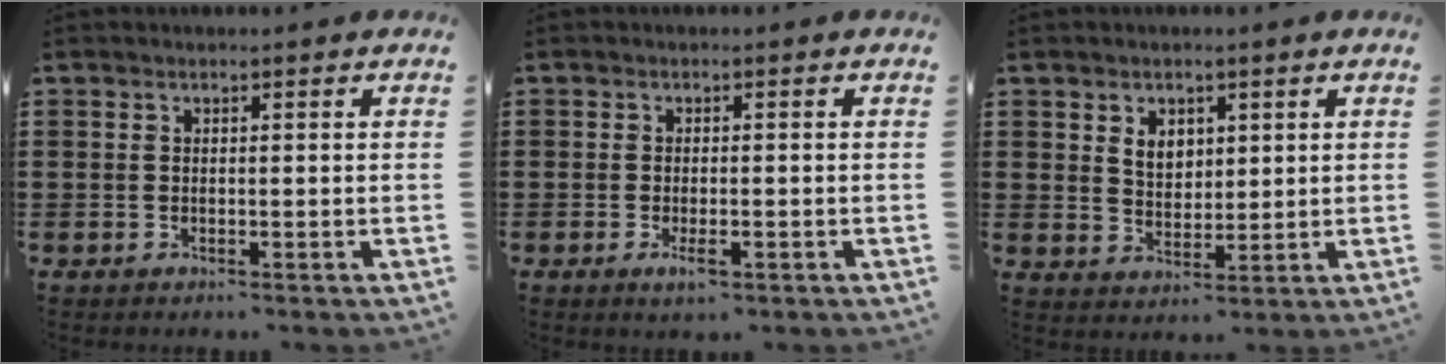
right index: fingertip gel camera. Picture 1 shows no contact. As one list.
[{"total": 2.0, "force": [-0.9, 0.6, 1.7], "torque": [-0.037, -0.005, -0.019]}, {"total": 3.7, "force": [1.7, 2.8, 1.7], "torque": [-0.044, 0.010, 0.031]}]